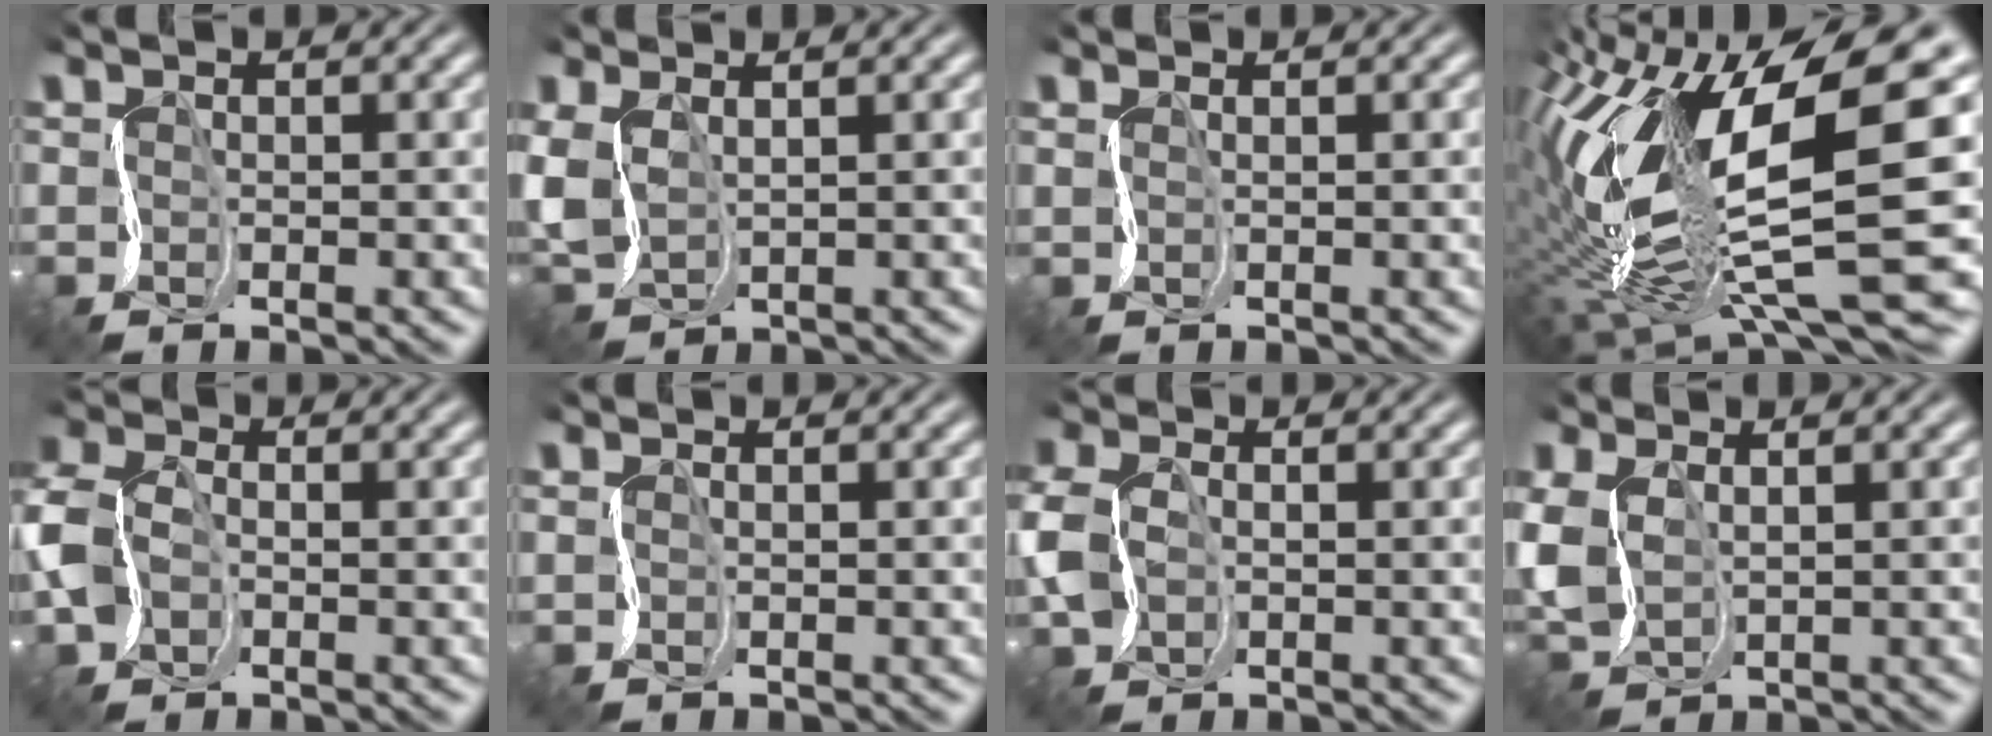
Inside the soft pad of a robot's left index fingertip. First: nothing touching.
{"total": 3.3, "force": [1.2, 2.3, 2.0], "torque": [-0.064, 0.004, 0.031]}
{"total": 1.3, "force": [1.0, 0.6, 0.7], "torque": [-0.005, 0.010, 0.010]}
{"total": 13.8, "force": [-0.6, 4.3, 13.1], "torque": [-0.272, 0.012, -0.007]}
{"total": 4.6, "force": [-1.0, 3.5, 2.8], "torque": [-0.091, -0.001, -0.031]}
{"total": 0.7, "force": [0.6, 0.3, 0.0], "torque": [0.001, 0.001, 0.011]}
{"total": 4.0, "force": [0.0, 3.1, 2.6], "torque": [-0.078, 0.000, -0.001]}
{"total": 3.6, "force": [1.0, 2.7, 2.3], "torque": [-0.073, 0.002, 0.029]}